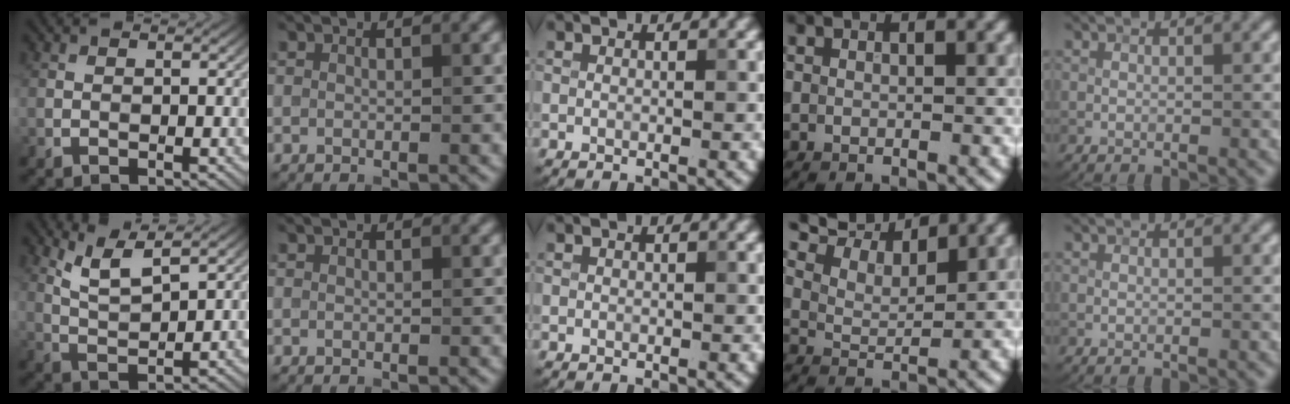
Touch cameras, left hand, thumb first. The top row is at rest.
{"thumb": {"total": 5.4, "force": [3.7, 1.2, 3.7], "torque": [-0.090, -0.003, 0.080]}, "ring": {"total": 7.5, "force": [6.5, 2.3, 3.0], "torque": [-0.068, 0.015, 0.106]}}